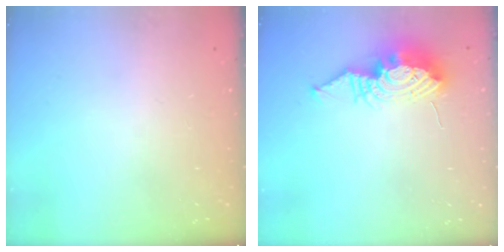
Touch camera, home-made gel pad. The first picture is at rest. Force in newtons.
{"total": 12.4, "press": 12.4, "slide": 1.0}